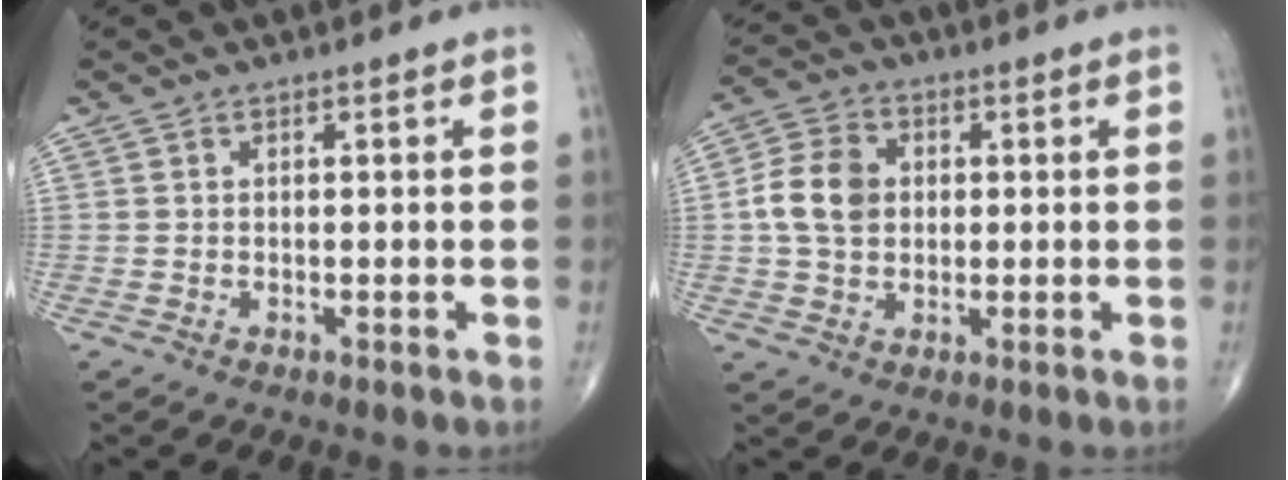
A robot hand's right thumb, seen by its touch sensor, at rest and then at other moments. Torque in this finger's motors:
{"motor_torque": [0.02, 0.02, 0.15, -0.15, 0.07]}